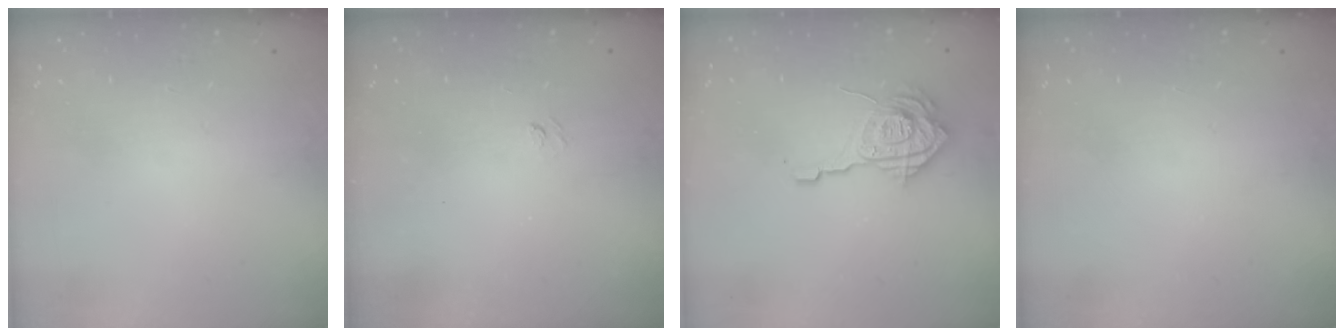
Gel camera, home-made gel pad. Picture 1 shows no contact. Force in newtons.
{"total": 1.9, "press": 1.7, "slide": 0.9}
{"total": 14.5, "press": 14.5, "slide": 1.3}
{"total": 0.0}